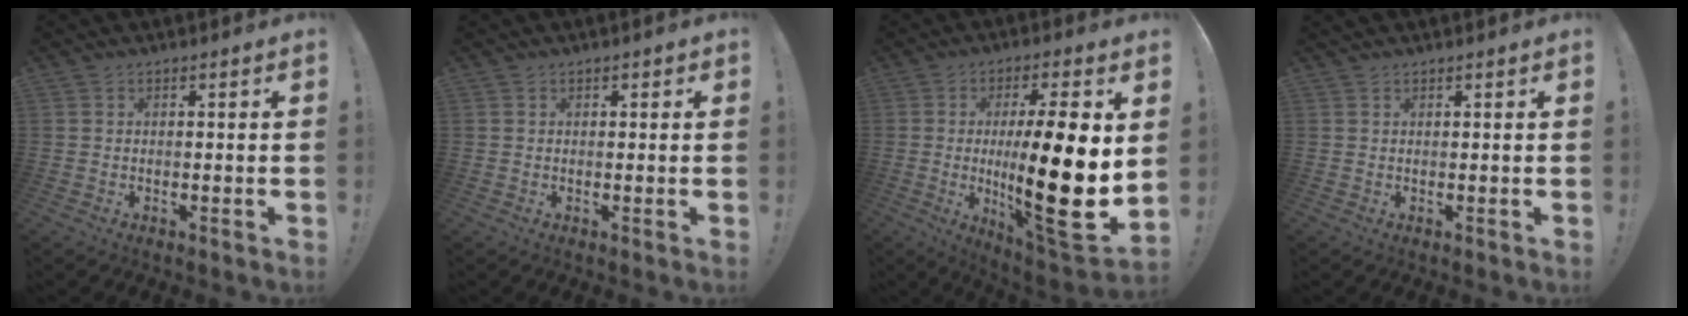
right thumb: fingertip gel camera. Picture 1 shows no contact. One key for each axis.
{"total": 0.6, "fx": 0.4, "fy": 0.4, "fz": 0.1, "tx": 0.002, "ty": -0.002, "tz": 0.008}
{"total": 23.1, "fx": -0.6, "fy": 4.3, "fz": 22.7, "tx": -0.384, "ty": -0.022, "tz": -0.010}
{"total": 0.6, "fx": 0.6, "fy": -0.2, "fz": 0.1, "tx": 0.004, "ty": -0.002, "tz": 0.010}